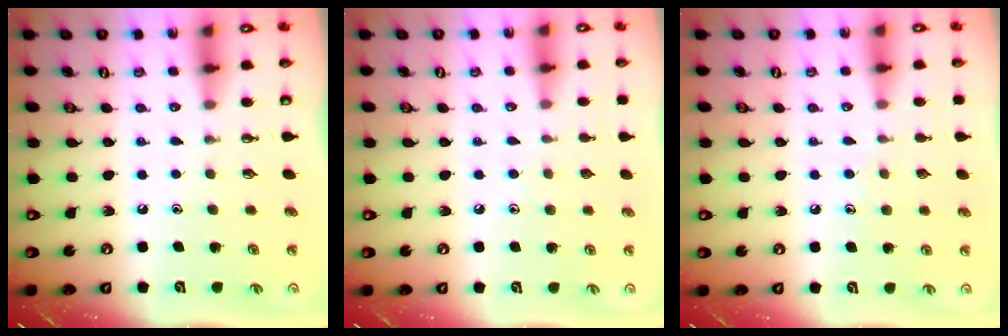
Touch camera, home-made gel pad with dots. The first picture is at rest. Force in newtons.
{"total": 4.2, "press": 4.2, "slide": 0.5}
{"total": 6.1, "press": 6.1, "slide": 0.6}